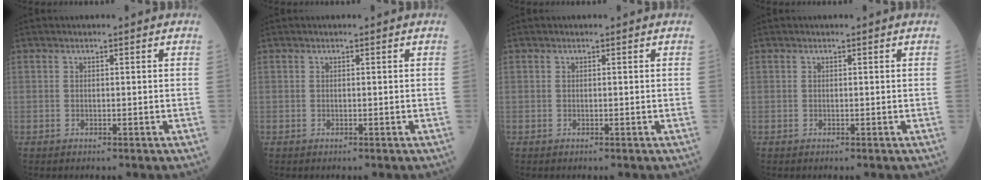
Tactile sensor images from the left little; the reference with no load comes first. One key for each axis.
{"total": 0.0}
{"total": 0.0}
{"total": 0.0}